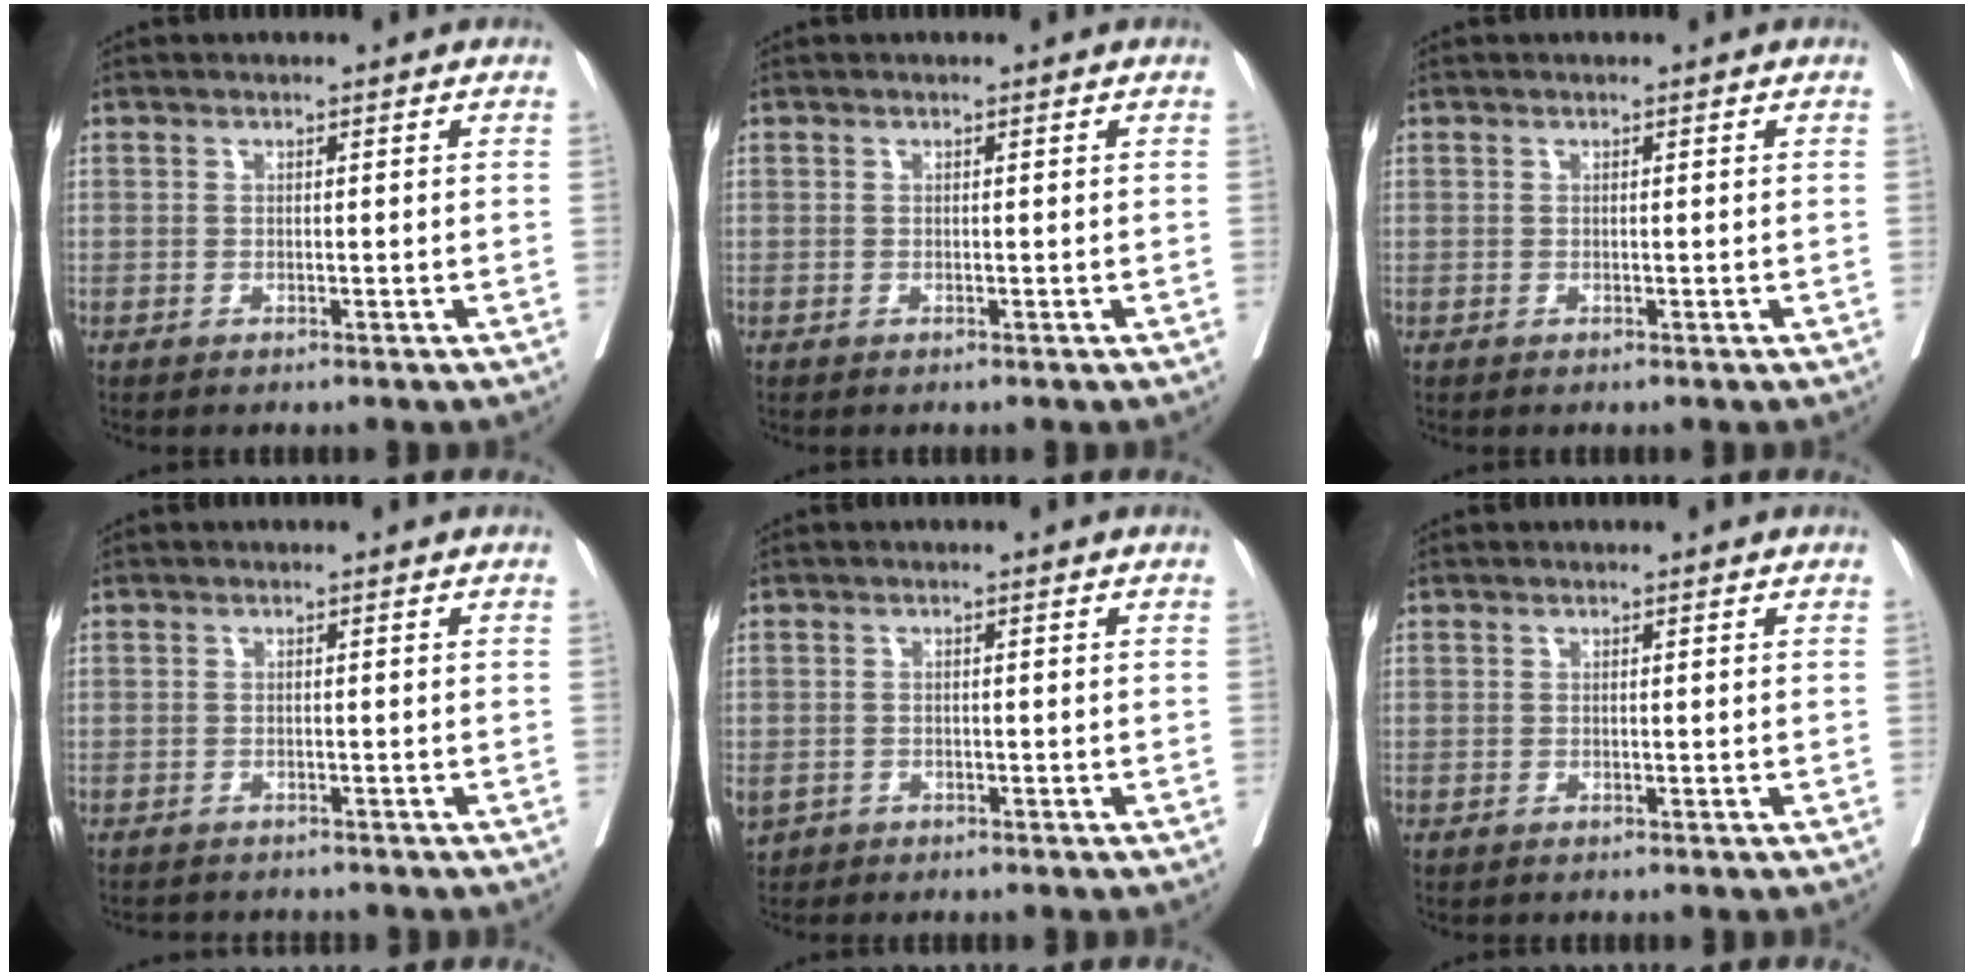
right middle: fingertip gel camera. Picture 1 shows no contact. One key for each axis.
{"total": 0.0}
{"total": 0.0}
{"total": 3.2, "fx": -3.0, "fy": 1.1, "fz": 0.2, "tx": -0.002, "ty": -0.002, "tz": -0.042}
{"total": 3.7, "fx": -2.2, "fy": 2.8, "fz": 1.1, "tx": -0.043, "ty": 0.001, "tz": -0.035}
{"total": 0.0}